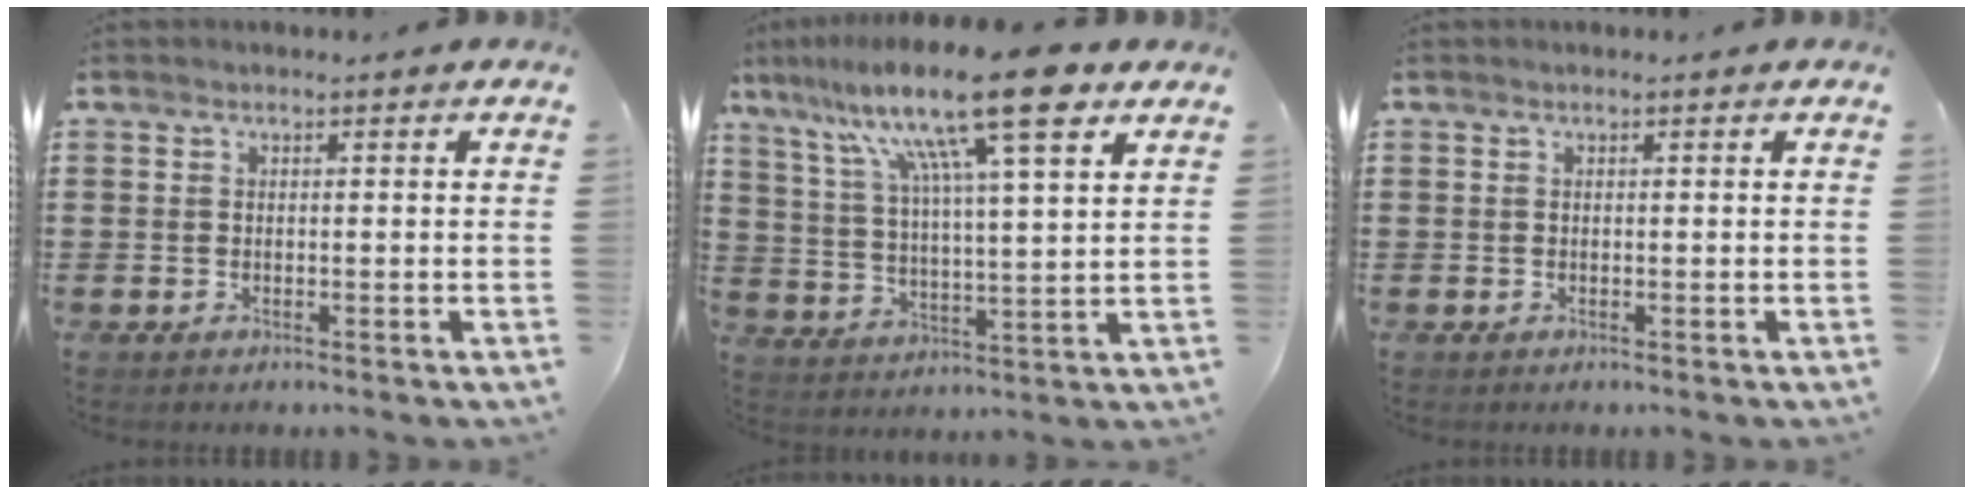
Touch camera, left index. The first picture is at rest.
{"total": 16.7, "force": [11.0, 2.0, 12.3], "torque": [-0.231, -0.037, 0.176]}
{"total": 0.0}